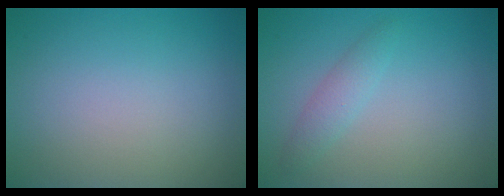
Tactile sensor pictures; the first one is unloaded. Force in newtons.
{"total": 1.7, "press": 1.7, "slide": 0.0}